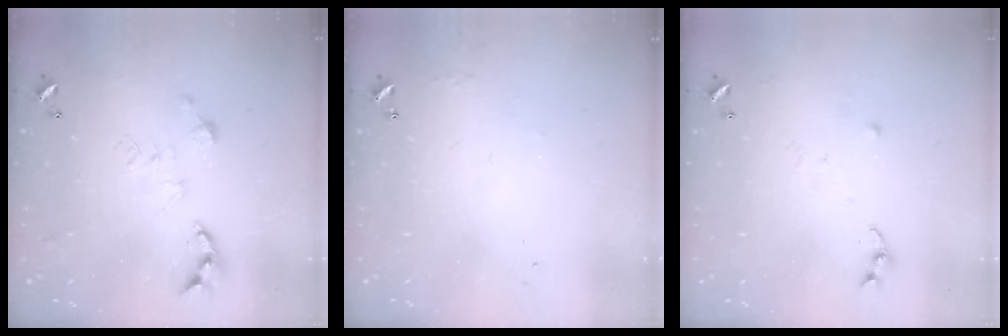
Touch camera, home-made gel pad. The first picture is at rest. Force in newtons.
{"total": 4.3, "press": 4.3, "slide": 0.6}
{"total": 6.1, "press": 6.1, "slide": 0.7}